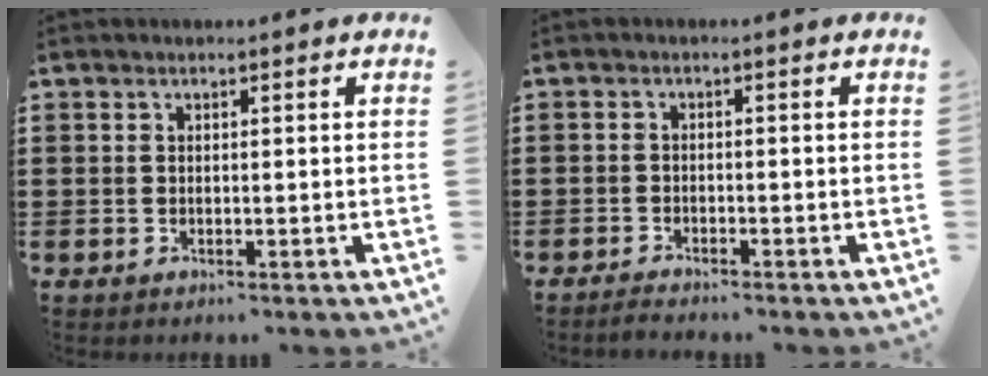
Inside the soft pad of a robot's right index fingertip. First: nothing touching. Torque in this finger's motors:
{"motor_torque": [-0.66, 0.77, -0.65, -0.21]}